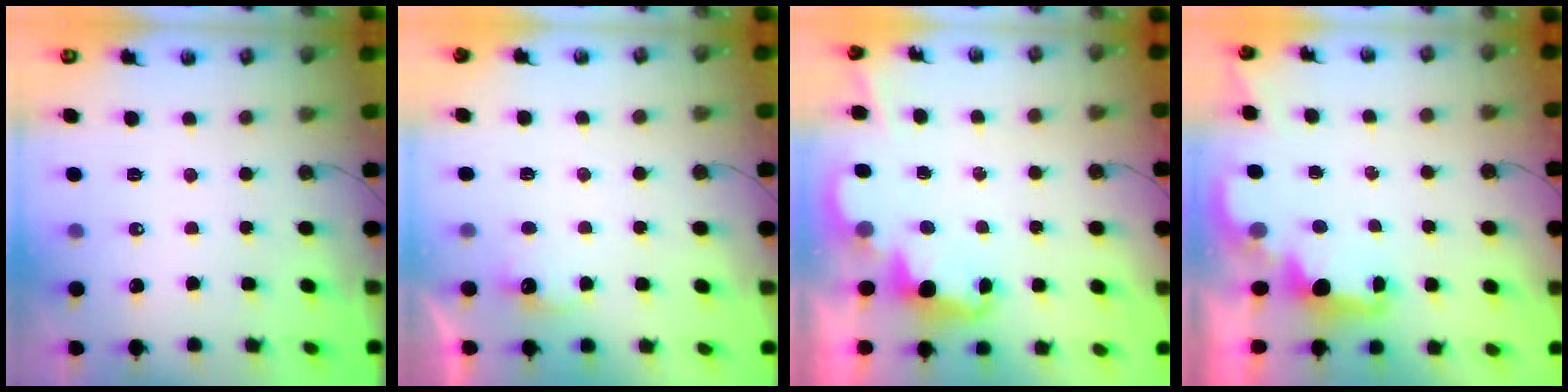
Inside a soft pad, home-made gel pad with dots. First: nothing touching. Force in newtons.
{"total": 5.7, "press": 5.6, "slide": 0.9}
{"total": 2.5, "press": 2.5, "slide": 0.5}
{"total": 2.4, "press": 2.2, "slide": 0.7}